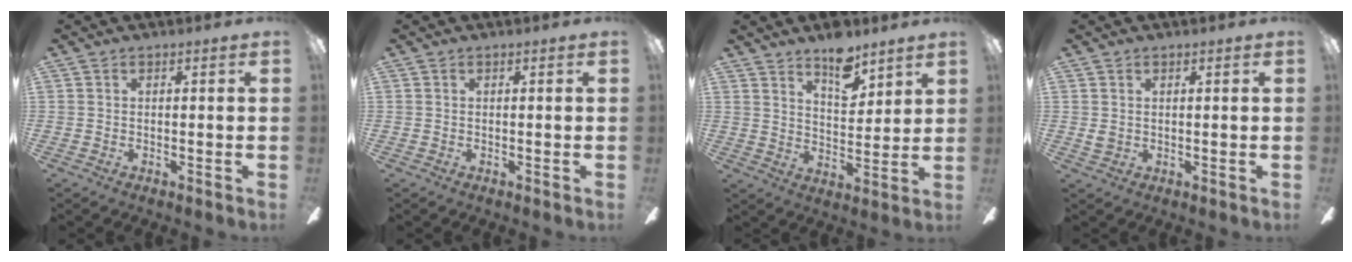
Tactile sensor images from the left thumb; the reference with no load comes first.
{"total": 0.0}
{"total": 9.6, "force": [7.3, 4.1, 4.8], "torque": [-0.067, -0.041, 0.126]}
{"total": 1.7, "force": [0.8, 1.3, 0.7], "torque": [-0.006, 0.000, 0.013]}